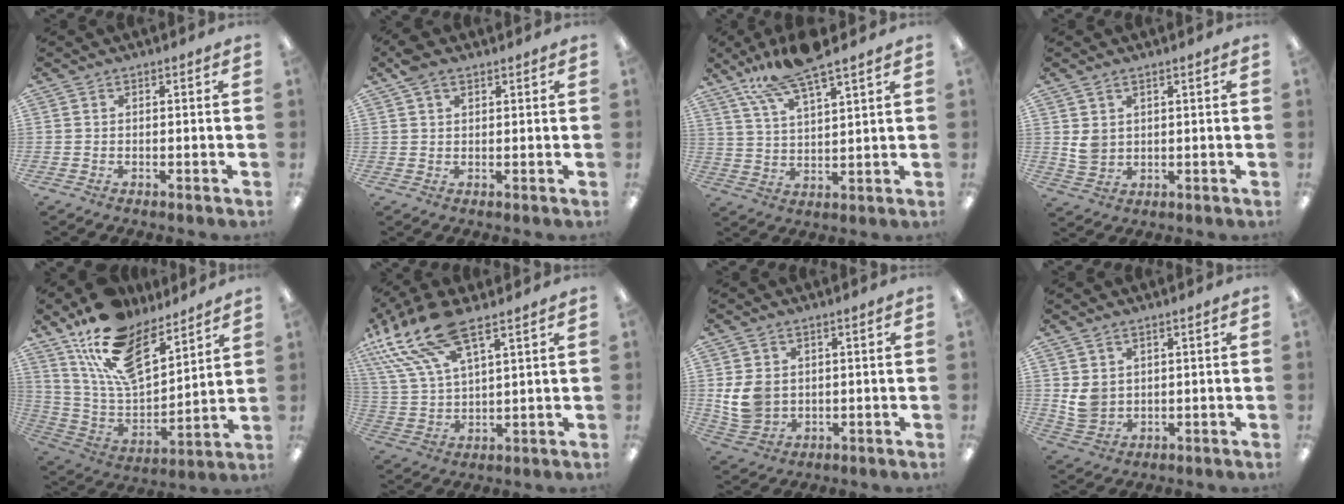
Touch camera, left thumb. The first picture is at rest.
{"total": 4.0, "force": [2.6, 2.0, 2.4], "torque": [-0.051, 0.002, 0.049]}
{"total": 12.6, "force": [10.2, 2.7, 7.0], "torque": [-0.145, -0.045, 0.182]}
{"total": 4.6, "force": [1.8, 3.4, 2.4], "torque": [-0.042, 0.003, 0.036]}
{"total": 19.9, "force": [14.4, 8.8, 10.5], "torque": [-0.203, -0.082, 0.263]}
{"total": 17.3, "force": [11.5, 6.1, 11.3], "torque": [-0.257, -0.049, 0.202]}
{"total": 7.6, "force": [1.7, 6.0, 4.3], "torque": [-0.105, 0.004, 0.033]}
{"total": 5.4, "force": [2.3, 4.1, 2.6], "torque": [-0.047, -0.005, 0.044]}